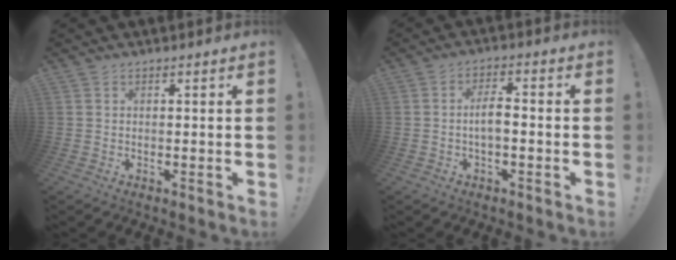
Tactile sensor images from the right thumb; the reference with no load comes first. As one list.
[{"total": 5.5, "force": [-1.1, 2.1, 5.0], "torque": [-0.093, 0.006, -0.022]}]